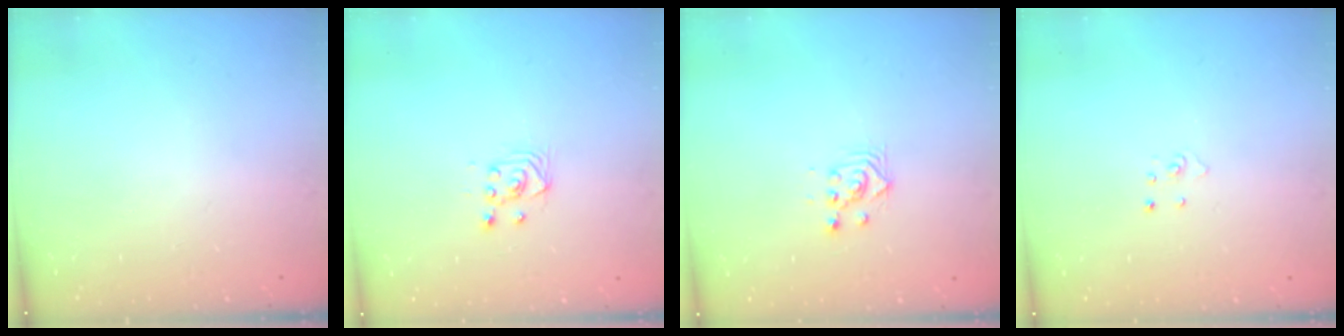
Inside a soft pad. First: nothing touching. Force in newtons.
{"total": 2.9, "press": 2.6, "slide": 1.3}
{"total": 3.0, "press": 3.0, "slide": 0.1}
{"total": 3.0, "press": 2.9, "slide": 0.3}